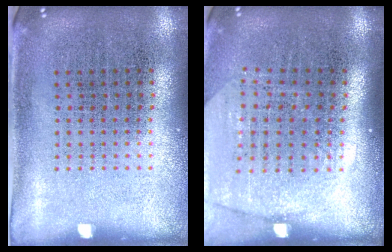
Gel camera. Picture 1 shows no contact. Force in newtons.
{"total": 1.8, "press": 1.5, "slide": 0.9}